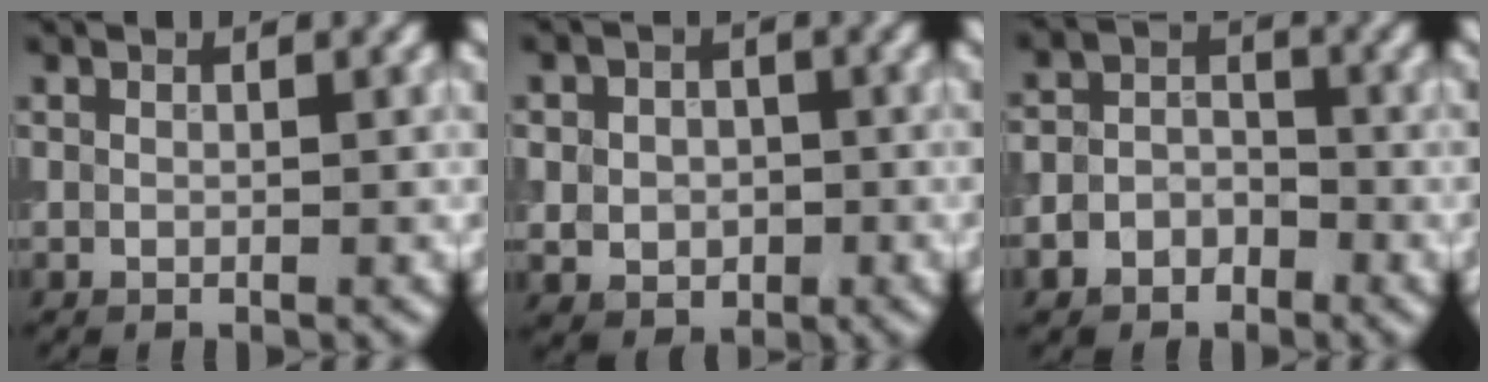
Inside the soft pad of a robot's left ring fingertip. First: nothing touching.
{"total": 3.6, "force": [-0.4, 3.1, 1.9], "torque": [-0.023, -0.006, -0.011]}
{"total": 3.6, "force": [-2.0, 2.8, 1.0], "torque": [0.008, 0.003, -0.048]}